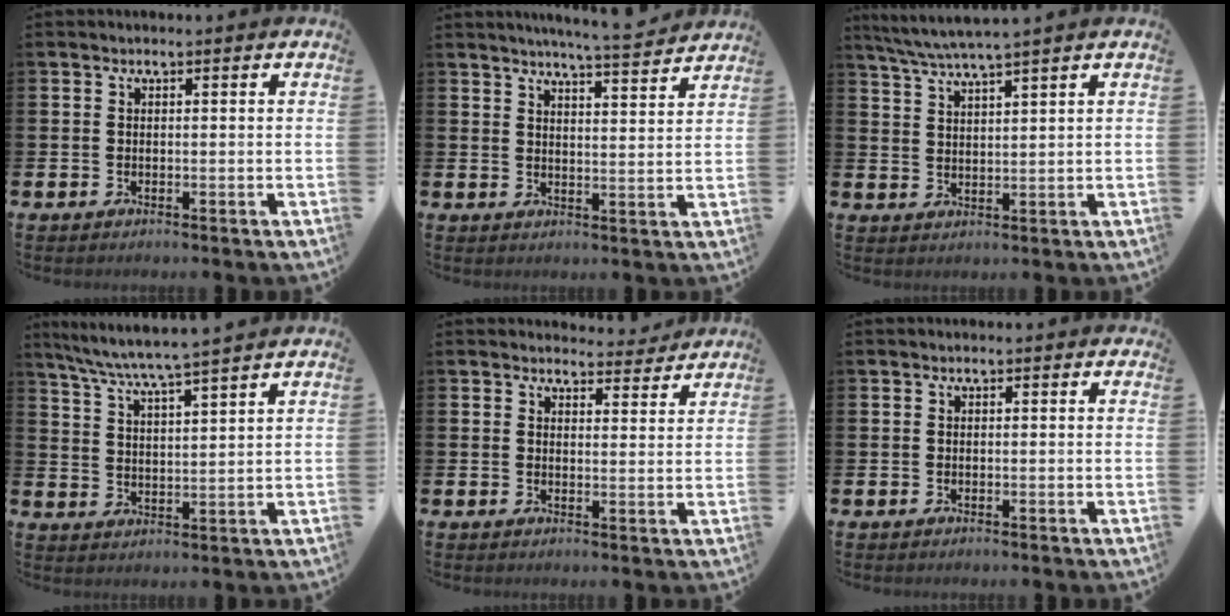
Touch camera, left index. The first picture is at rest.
{"total": 5.6, "force": [5.4, -0.7, 1.1], "torque": [-0.026, -0.035, 0.093]}
{"total": 4.4, "force": [4.1, -0.6, 1.5], "torque": [-0.048, -0.014, 0.074]}
{"total": 5.8, "force": [5.6, -0.6, 1.6], "torque": [-0.055, -0.034, 0.096]}
{"total": 3.6, "force": [3.5, 0.8, 0.1], "torque": [-0.001, -0.021, 0.062]}
{"total": 0.0}